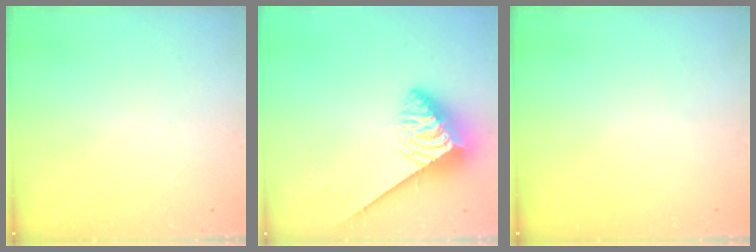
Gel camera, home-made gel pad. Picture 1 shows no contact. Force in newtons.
{"total": 4.8, "press": 4.8, "slide": 0.5}
{"total": 0.0}